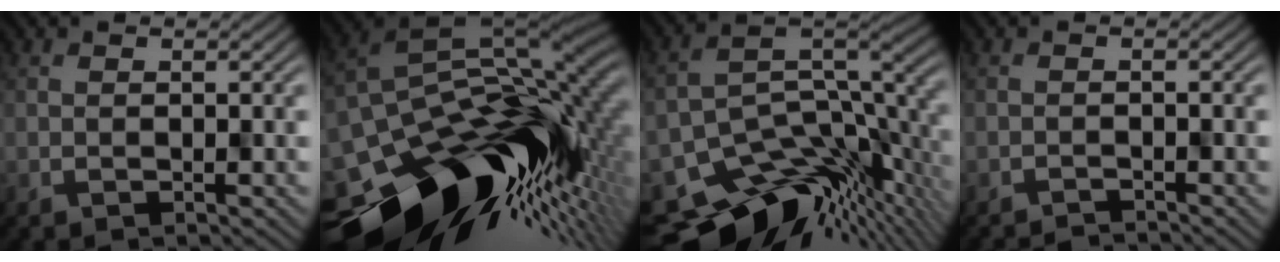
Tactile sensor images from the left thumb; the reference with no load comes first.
{"total": 16.3, "force": [-6.0, 10.0, 11.4], "torque": [-0.205, -0.049, -0.084]}
{"total": 12.6, "force": [-6.5, 7.2, 8.0], "torque": [-0.146, -0.032, -0.088]}
{"total": 1.9, "force": [-1.9, 0.0, 0.3], "torque": [-0.004, 0.003, -0.035]}